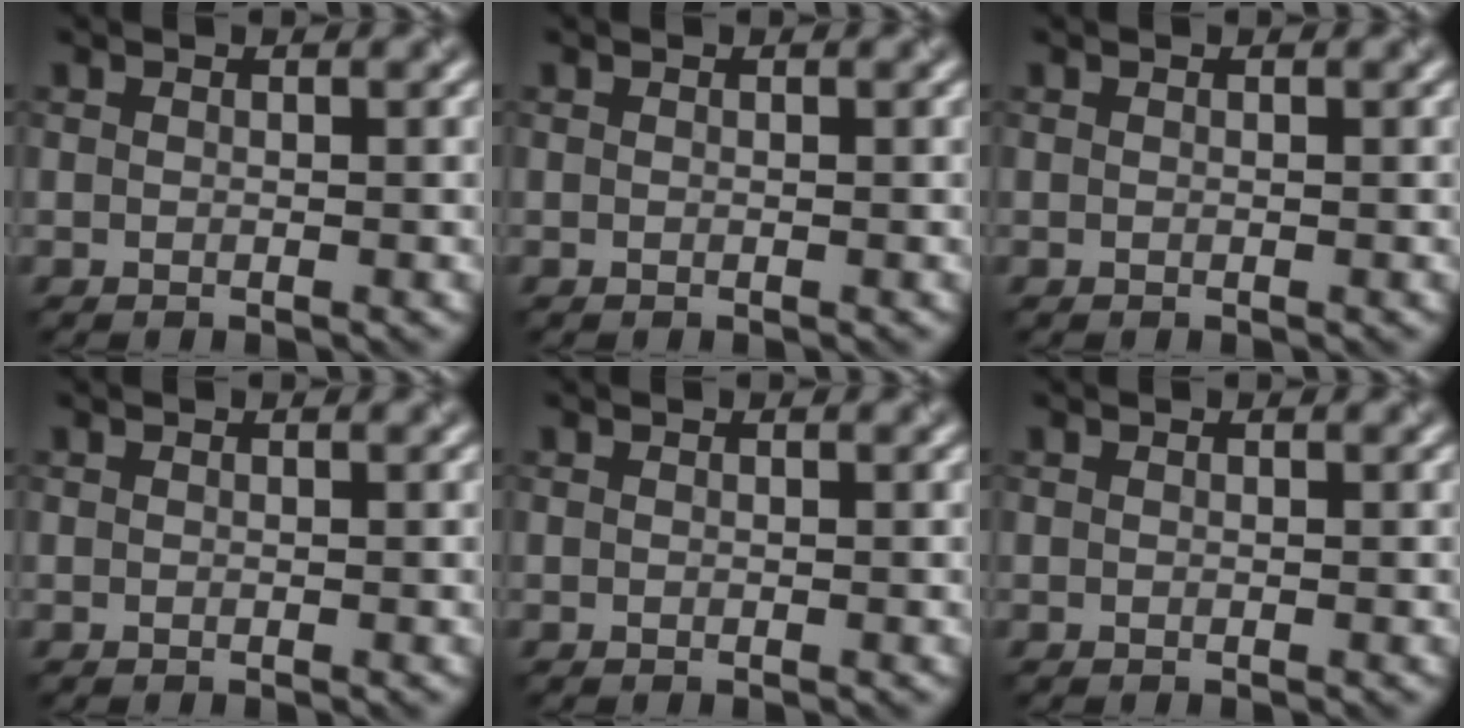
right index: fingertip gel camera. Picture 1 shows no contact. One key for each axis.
{"total": 0.0}
{"total": 0.0}
{"total": 0.0}
{"total": 0.0}
{"total": 0.0}